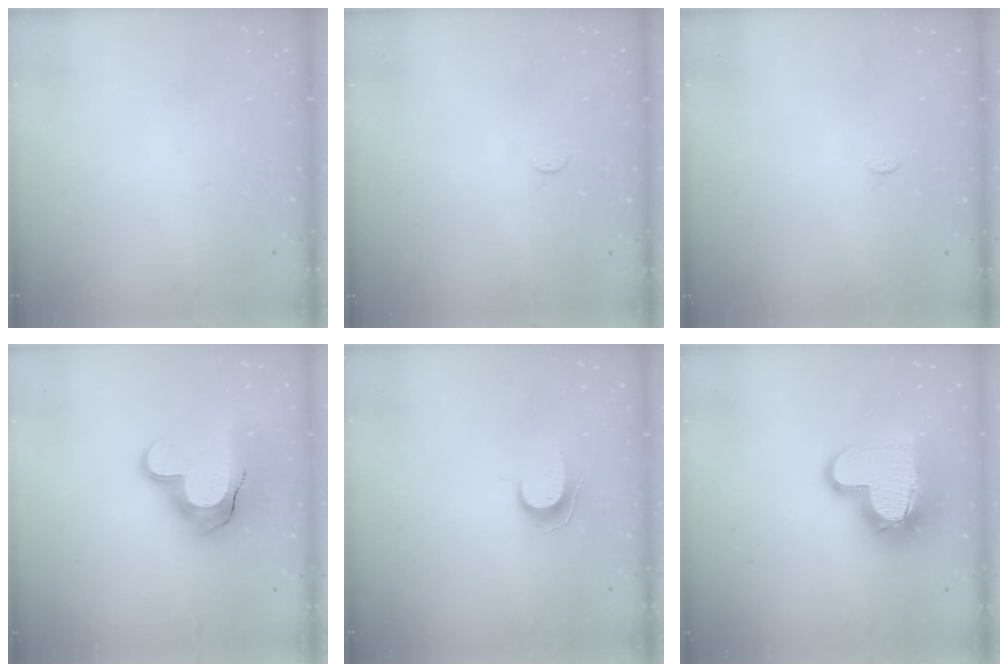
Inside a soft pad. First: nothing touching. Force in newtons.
{"total": 2.7, "press": 2.7, "slide": 0.4}
{"total": 2.3, "press": 2.3, "slide": 0.3}
{"total": 16.0, "press": 16.0, "slide": 1.0}
{"total": 6.7, "press": 6.7, "slide": 0.7}
{"total": 14.7, "press": 14.6, "slide": 1.2}